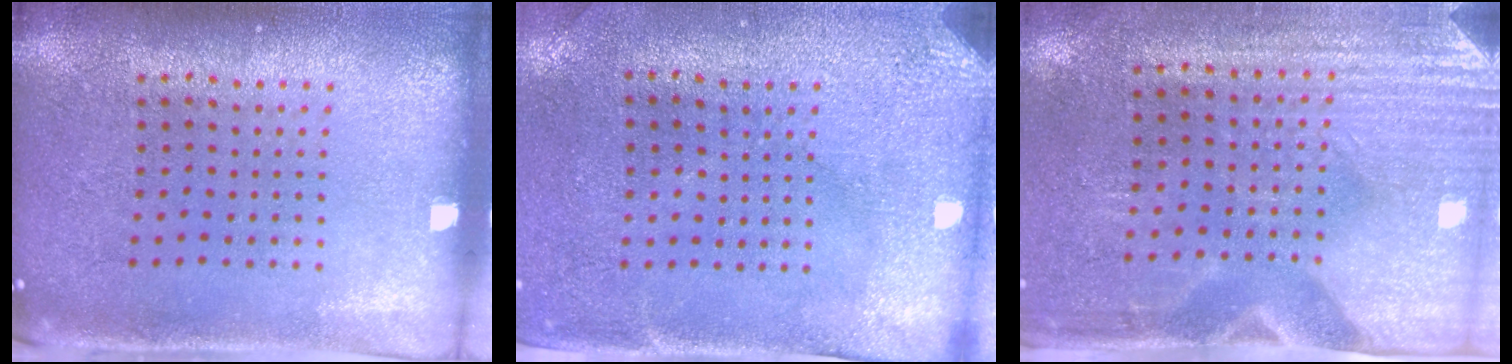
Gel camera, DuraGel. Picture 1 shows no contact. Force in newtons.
{"total": 3.1, "press": 2.4, "slide": 2.0}
{"total": 3.0, "press": 2.7, "slide": 1.5}